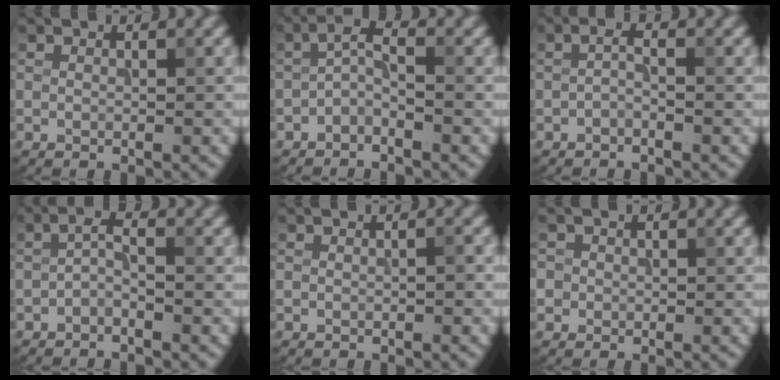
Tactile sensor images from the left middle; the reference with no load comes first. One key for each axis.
{"total": 1.9, "fx": -1.3, "fy": 0.6, "fz": 1.3, "tx": -0.026, "ty": 0.010, "tz": -0.031}
{"total": 1.1, "fx": -0.7, "fy": 0.2, "fz": 0.9, "tx": -0.017, "ty": 0.004, "tz": -0.018}
{"total": 1.6, "fx": -1.0, "fy": 0.3, "fz": 1.2, "tx": -0.024, "ty": 0.007, "tz": -0.026}
{"total": 0.5, "fx": -0.2, "fy": 0.1, "fz": 0.5, "tx": -0.008, "ty": 0.004, "tz": -0.002}
{"total": 1.5, "fx": 0.0, "fy": 1.5, "fz": 0.2, "tx": 0.009, "ty": 0.002, "tz": -0.001}